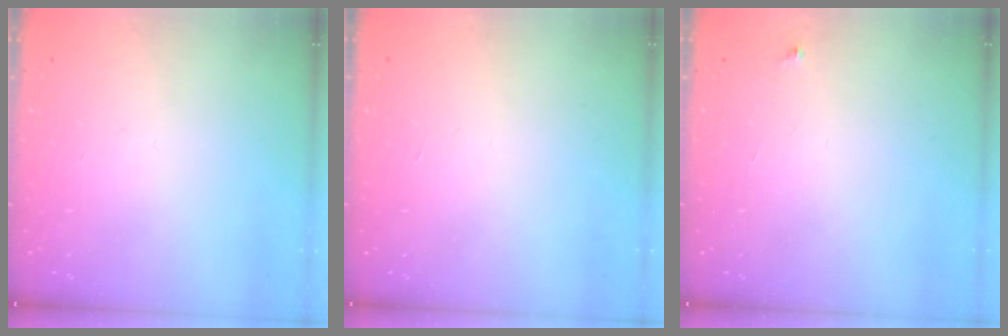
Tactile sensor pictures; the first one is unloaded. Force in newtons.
{"total": 1.6, "press": 1.6, "slide": 0.1}
{"total": 3.2, "press": 3.2, "slide": 0.5}